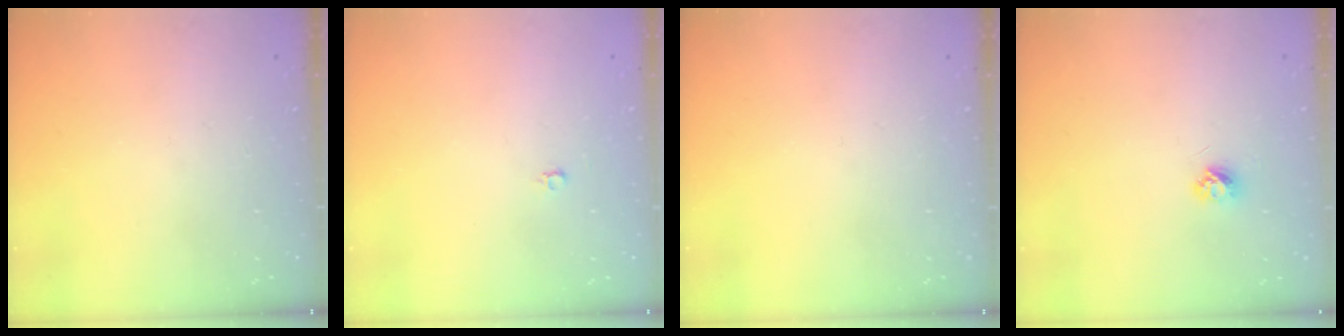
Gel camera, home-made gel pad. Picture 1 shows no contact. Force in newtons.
{"total": 2.2, "press": 2.2, "slide": 0.2}
{"total": 0.0}
{"total": 3.7, "press": 3.7, "slide": 0.4}